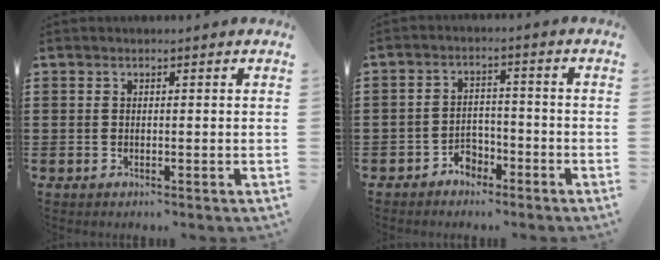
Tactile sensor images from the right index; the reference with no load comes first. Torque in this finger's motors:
{"motor_torque": [2.14, 0.00, 0.00, -0.15]}